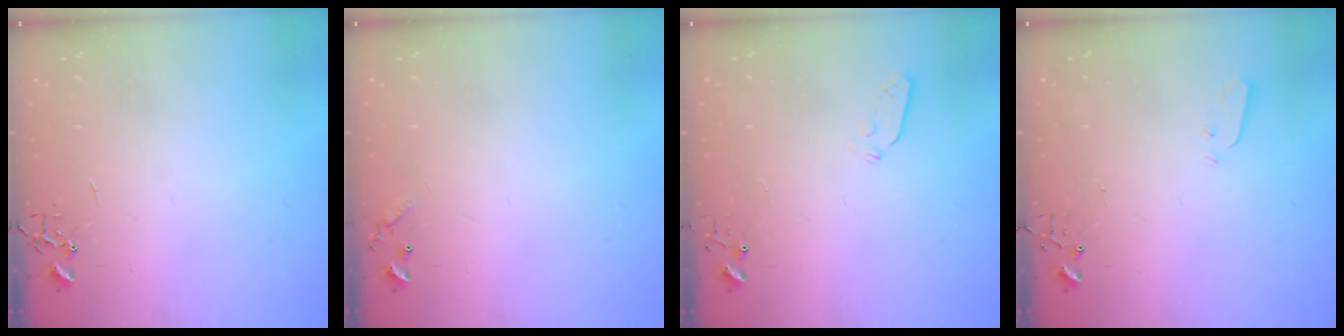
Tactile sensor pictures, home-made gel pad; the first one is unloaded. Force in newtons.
{"total": 6.6, "press": 6.6, "slide": 0.5}
{"total": 3.7, "press": 3.6, "slide": 0.4}
{"total": 3.0, "press": 2.9, "slide": 0.3}